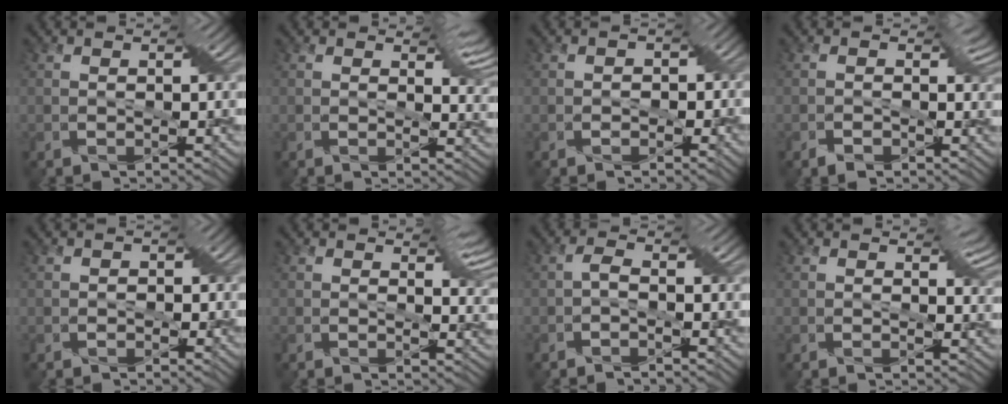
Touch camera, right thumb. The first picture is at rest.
{"total": 3.4, "force": [2.0, 1.3, 2.4], "torque": [-0.041, -0.005, 0.027]}
{"total": 2.7, "force": [-0.9, 2.3, 1.0], "torque": [-0.006, 0.007, -0.021]}
{"total": 1.2, "force": [-0.9, 0.6, 0.7], "torque": [-0.023, -0.006, -0.021]}
{"total": 1.8, "force": [-0.6, 1.6, 0.6], "torque": [-0.002, 0.005, -0.015]}
{"total": 2.5, "force": [1.6, 0.9, 1.7], "torque": [-0.032, -0.003, 0.023]}
{"total": 1.0, "force": [-0.7, -0.3, 0.7], "torque": [-0.033, 0.003, -0.014]}
{"total": 1.0, "force": [1.0, -0.2, 0.1], "torque": [-0.015, -0.003, 0.013]}